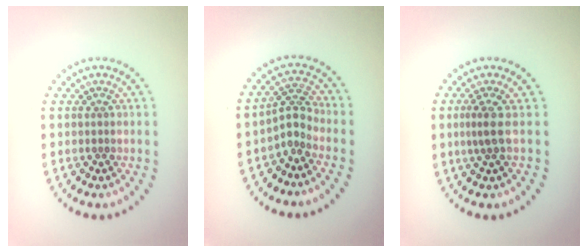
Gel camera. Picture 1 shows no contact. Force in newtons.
{"total": 2.3, "press": 1.6, "slide": 1.7}
{"total": 1.8, "press": 1.3, "slide": 1.1}